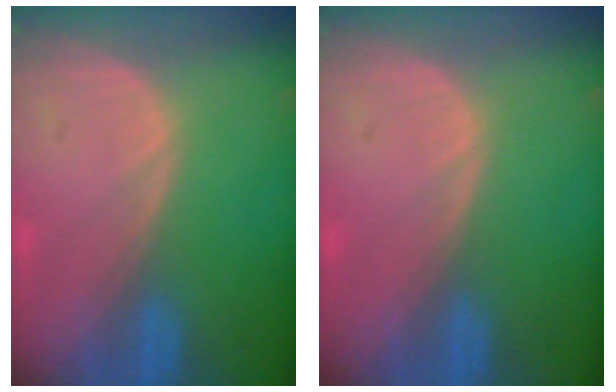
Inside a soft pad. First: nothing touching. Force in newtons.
{"total": 0.0}